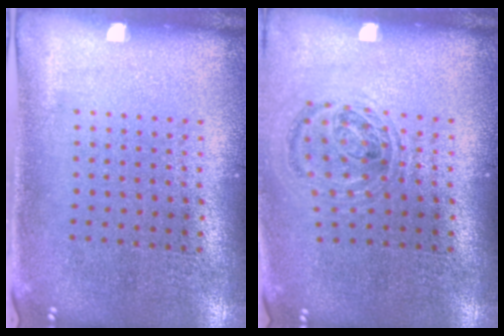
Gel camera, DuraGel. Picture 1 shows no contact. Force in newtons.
{"total": 0.9, "press": 0.9, "slide": 0.3}